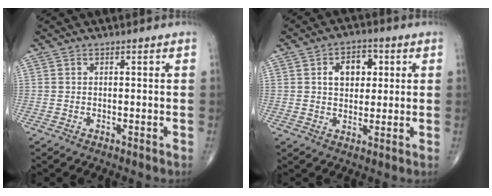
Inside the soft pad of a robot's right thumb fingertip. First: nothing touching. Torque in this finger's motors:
{"motor_torque": [0.08, 0.14, 0.65, 0.08, 0.04]}